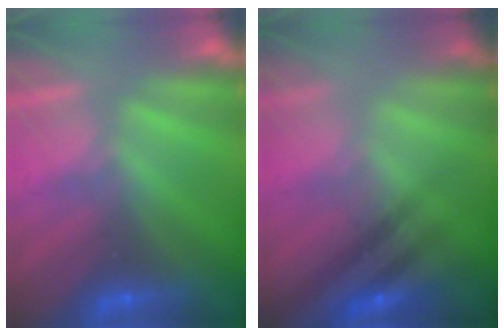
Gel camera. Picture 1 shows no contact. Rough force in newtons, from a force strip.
{"total": 2.8}